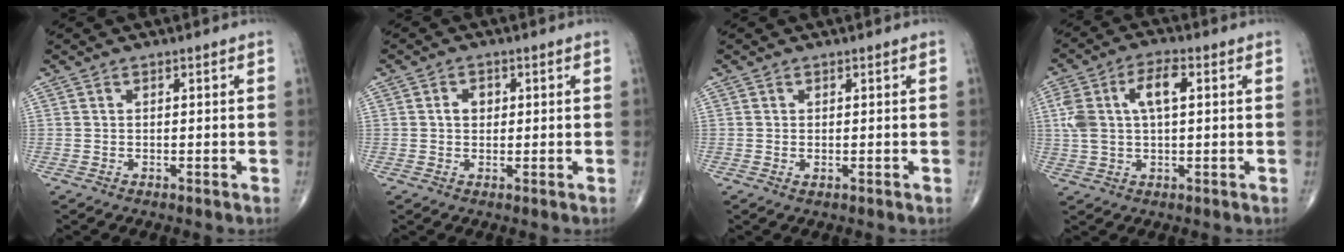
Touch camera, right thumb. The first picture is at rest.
{"total": 2.4, "force": [0.4, 1.9, 1.4], "torque": [-0.013, 0.005, 0.006]}
{"total": 0.6, "force": [-0.1, 0.3, 0.5], "torque": [-0.010, -0.001, -0.001]}
{"total": 9.7, "force": [2.1, 4.6, 8.3], "torque": [-0.175, 0.021, 0.040]}